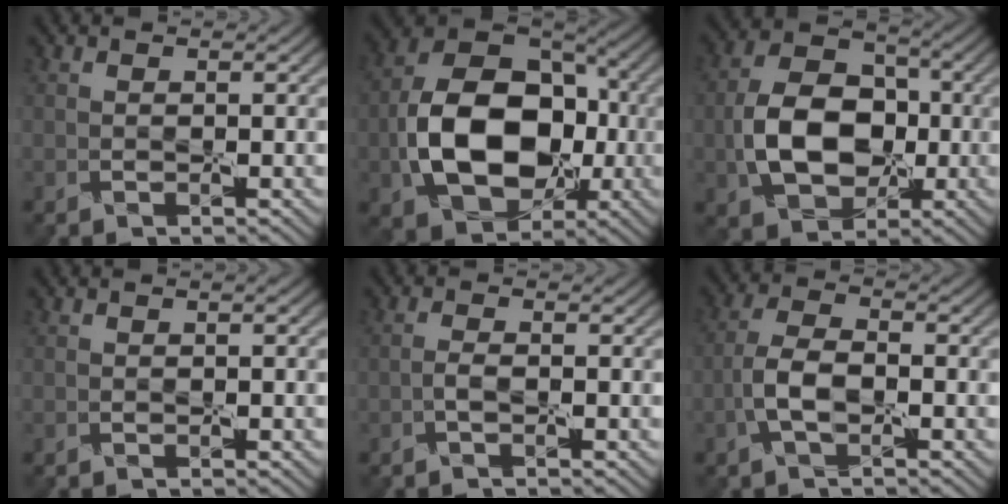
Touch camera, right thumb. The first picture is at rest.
{"total": 13.0, "force": [-2.0, 9.4, 8.8], "torque": [-0.153, -0.004, -0.039]}
{"total": 8.7, "force": [-1.1, 6.5, 5.6], "torque": [-0.113, 0.008, -0.025]}
{"total": 0.8, "force": [0.0, 0.2, 0.8], "torque": [-0.014, 0.000, 0.001]}
{"total": 0.8, "force": [-0.5, -0.5, 0.2], "torque": [-0.007, 0.012, -0.018]}
{"total": 3.7, "force": [-1.6, 1.4, 3.0], "torque": [-0.064, 0.013, -0.041]}